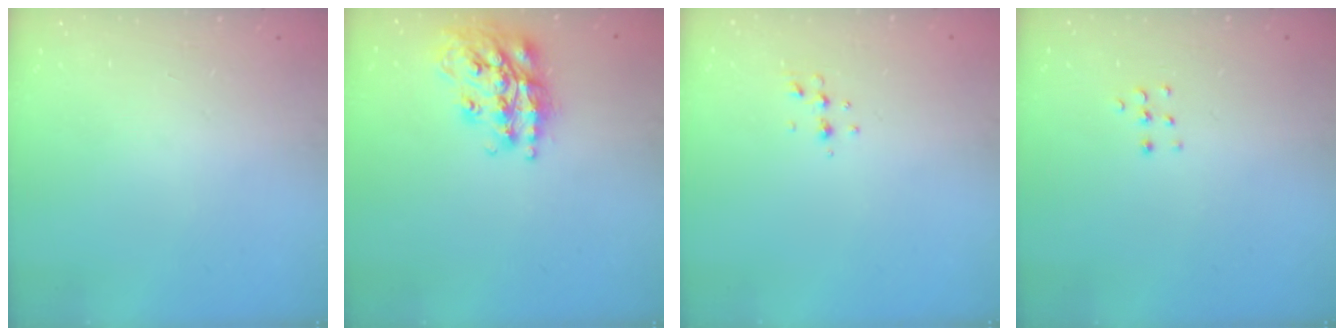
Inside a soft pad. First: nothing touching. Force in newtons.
{"total": 18.0, "press": 17.9, "slide": 1.6}
{"total": 3.8, "press": 3.6, "slide": 1.3}
{"total": 4.1, "press": 4.1, "slide": 0.5}